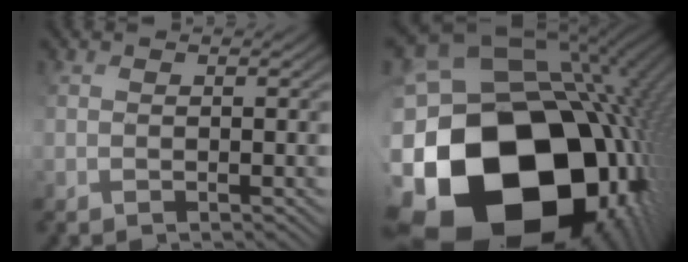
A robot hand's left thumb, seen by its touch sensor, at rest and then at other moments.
{"total": 24.7, "force": [-9.6, 19.1, 12.3], "torque": [-0.232, -0.067, -0.154]}